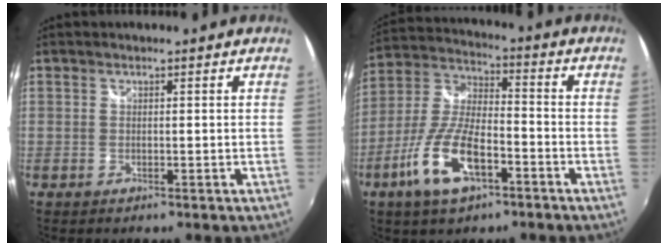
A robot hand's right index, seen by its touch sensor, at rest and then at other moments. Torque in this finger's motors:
{"motor_torque": [1.31, -0.78, 0.74, 0.09]}